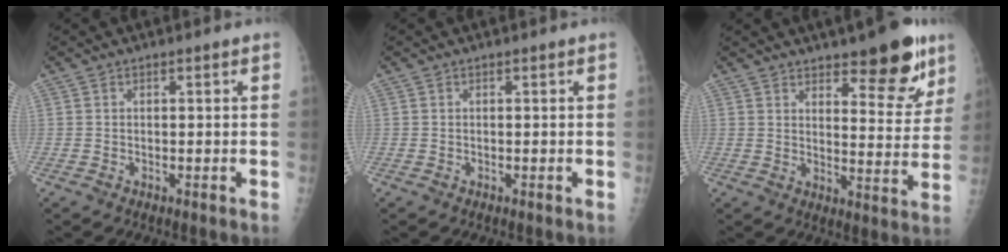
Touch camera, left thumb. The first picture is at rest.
{"total": 0.0}
{"total": 12.3, "force": [8.1, 4.4, 8.2], "torque": [-0.064, -0.053, 0.115]}